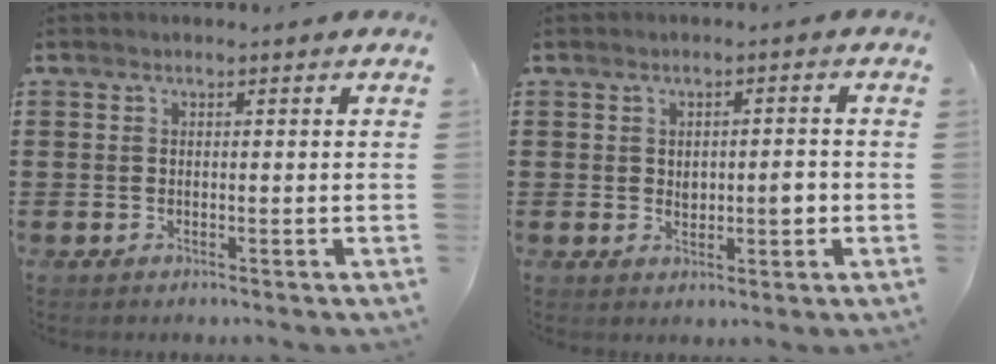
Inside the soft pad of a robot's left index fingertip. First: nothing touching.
{"total": 2.8, "force": [0.0, 1.3, 2.5], "torque": [-0.039, -0.002, -0.003]}